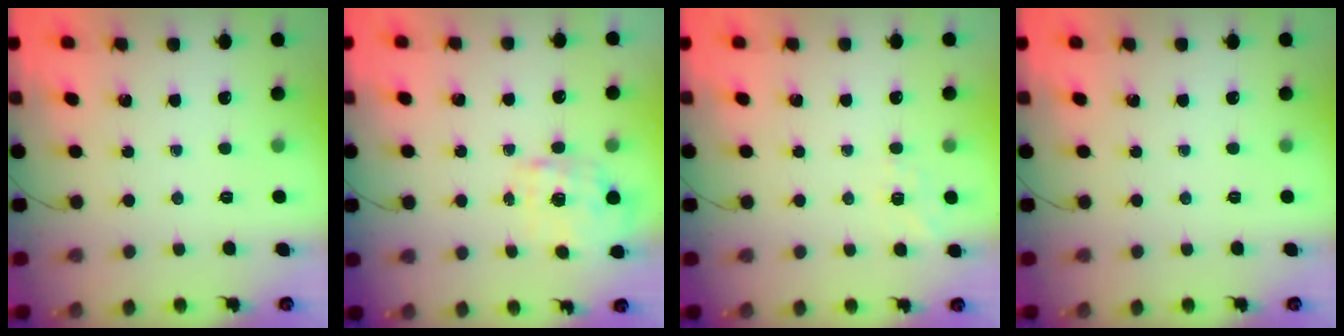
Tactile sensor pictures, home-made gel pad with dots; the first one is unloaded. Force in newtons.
{"total": 1.9, "press": 1.9, "slide": 0.5}
{"total": 6.6, "press": 6.4, "slide": 1.7}
{"total": 0.0}